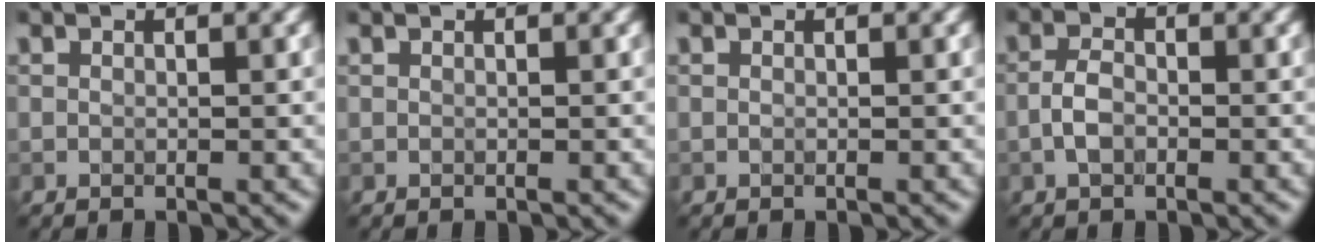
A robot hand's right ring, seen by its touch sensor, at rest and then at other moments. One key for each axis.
{"total": 0.0}
{"total": 0.0}
{"total": 2.1, "fx": -0.8, "fy": 1.1, "fz": 1.6, "tx": -0.031, "ty": 0.004, "tz": -0.021}